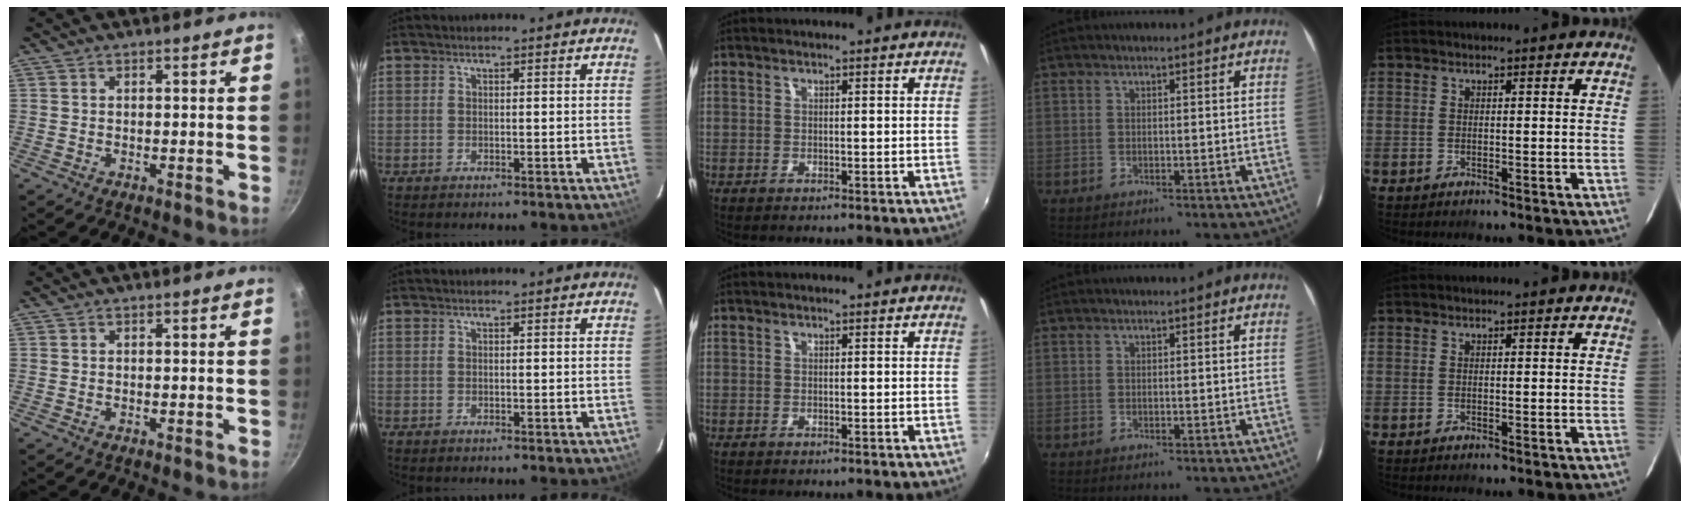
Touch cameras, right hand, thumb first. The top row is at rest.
{}